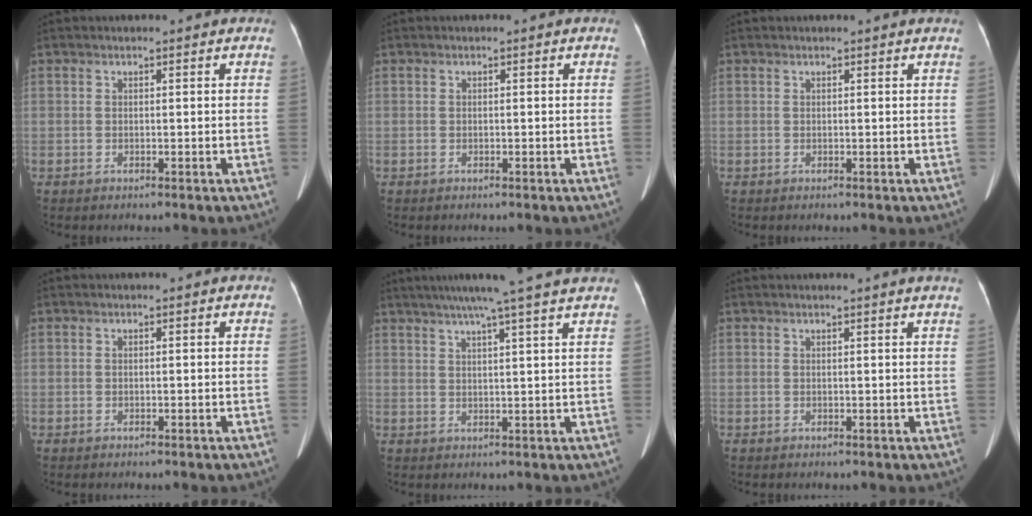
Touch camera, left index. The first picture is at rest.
{"total": 0.0}
{"total": 1.4, "force": [1.3, -0.2, 0.4], "torque": [-0.018, 0.005, 0.012]}
{"total": 0.0}
{"total": 11.1, "force": [9.1, -1.6, 6.1], "torque": [-0.099, 0.011, 0.109]}
{"total": 2.3, "force": [2.0, -0.7, 0.8], "torque": [-0.021, -0.004, 0.018]}